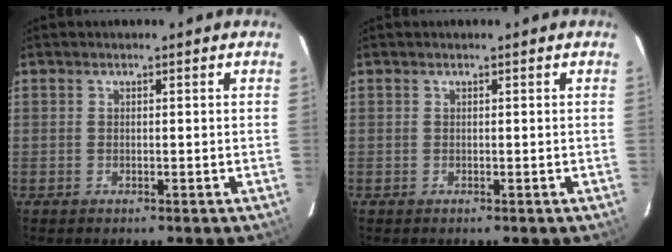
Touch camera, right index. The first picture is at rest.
{"total": 0.0}